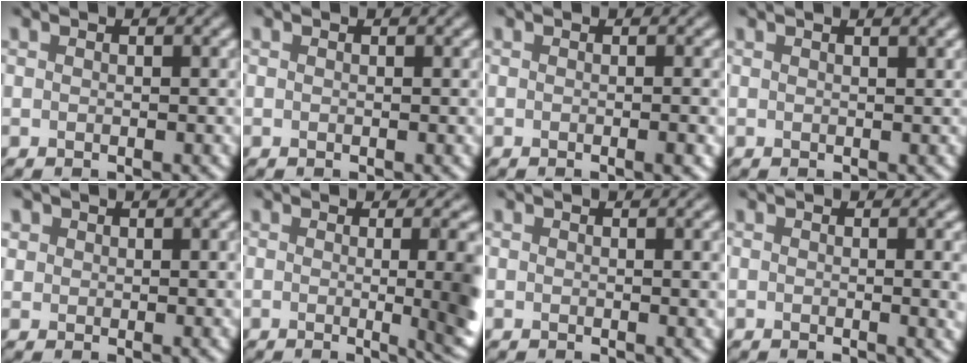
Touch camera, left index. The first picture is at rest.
{"total": 0.0}
{"total": 2.2, "force": [-0.3, 0.6, 2.0], "torque": [-0.014, -0.001, -0.006]}
{"total": 2.3, "force": [1.4, 0.9, 1.6], "torque": [-0.006, 0.007, -0.004]}
{"total": 1.8, "force": [1.0, 1.3, 0.8], "torque": [-0.015, 0.000, 0.017]}
{"total": 8.9, "force": [-0.2, 3.0, 8.4], "torque": [-0.062, 0.001, -0.006]}
{"total": 2.3, "force": [0.6, 0.7, 2.1], "torque": [-0.015, 0.003, 0.008]}
{"total": 3.4, "force": [0.2, 1.1, 3.2], "torque": [-0.025, 0.001, 0.001]}